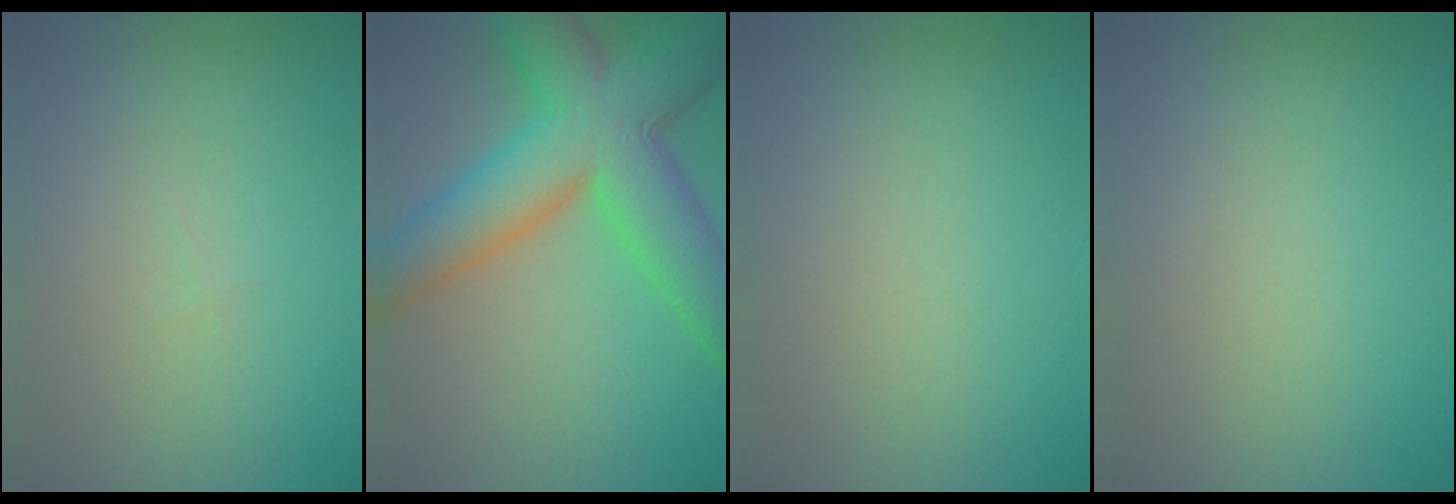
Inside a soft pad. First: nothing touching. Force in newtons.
{"total": 12.1, "press": 12.1, "slide": 0.4}
{"total": 0.0}
{"total": 0.0}